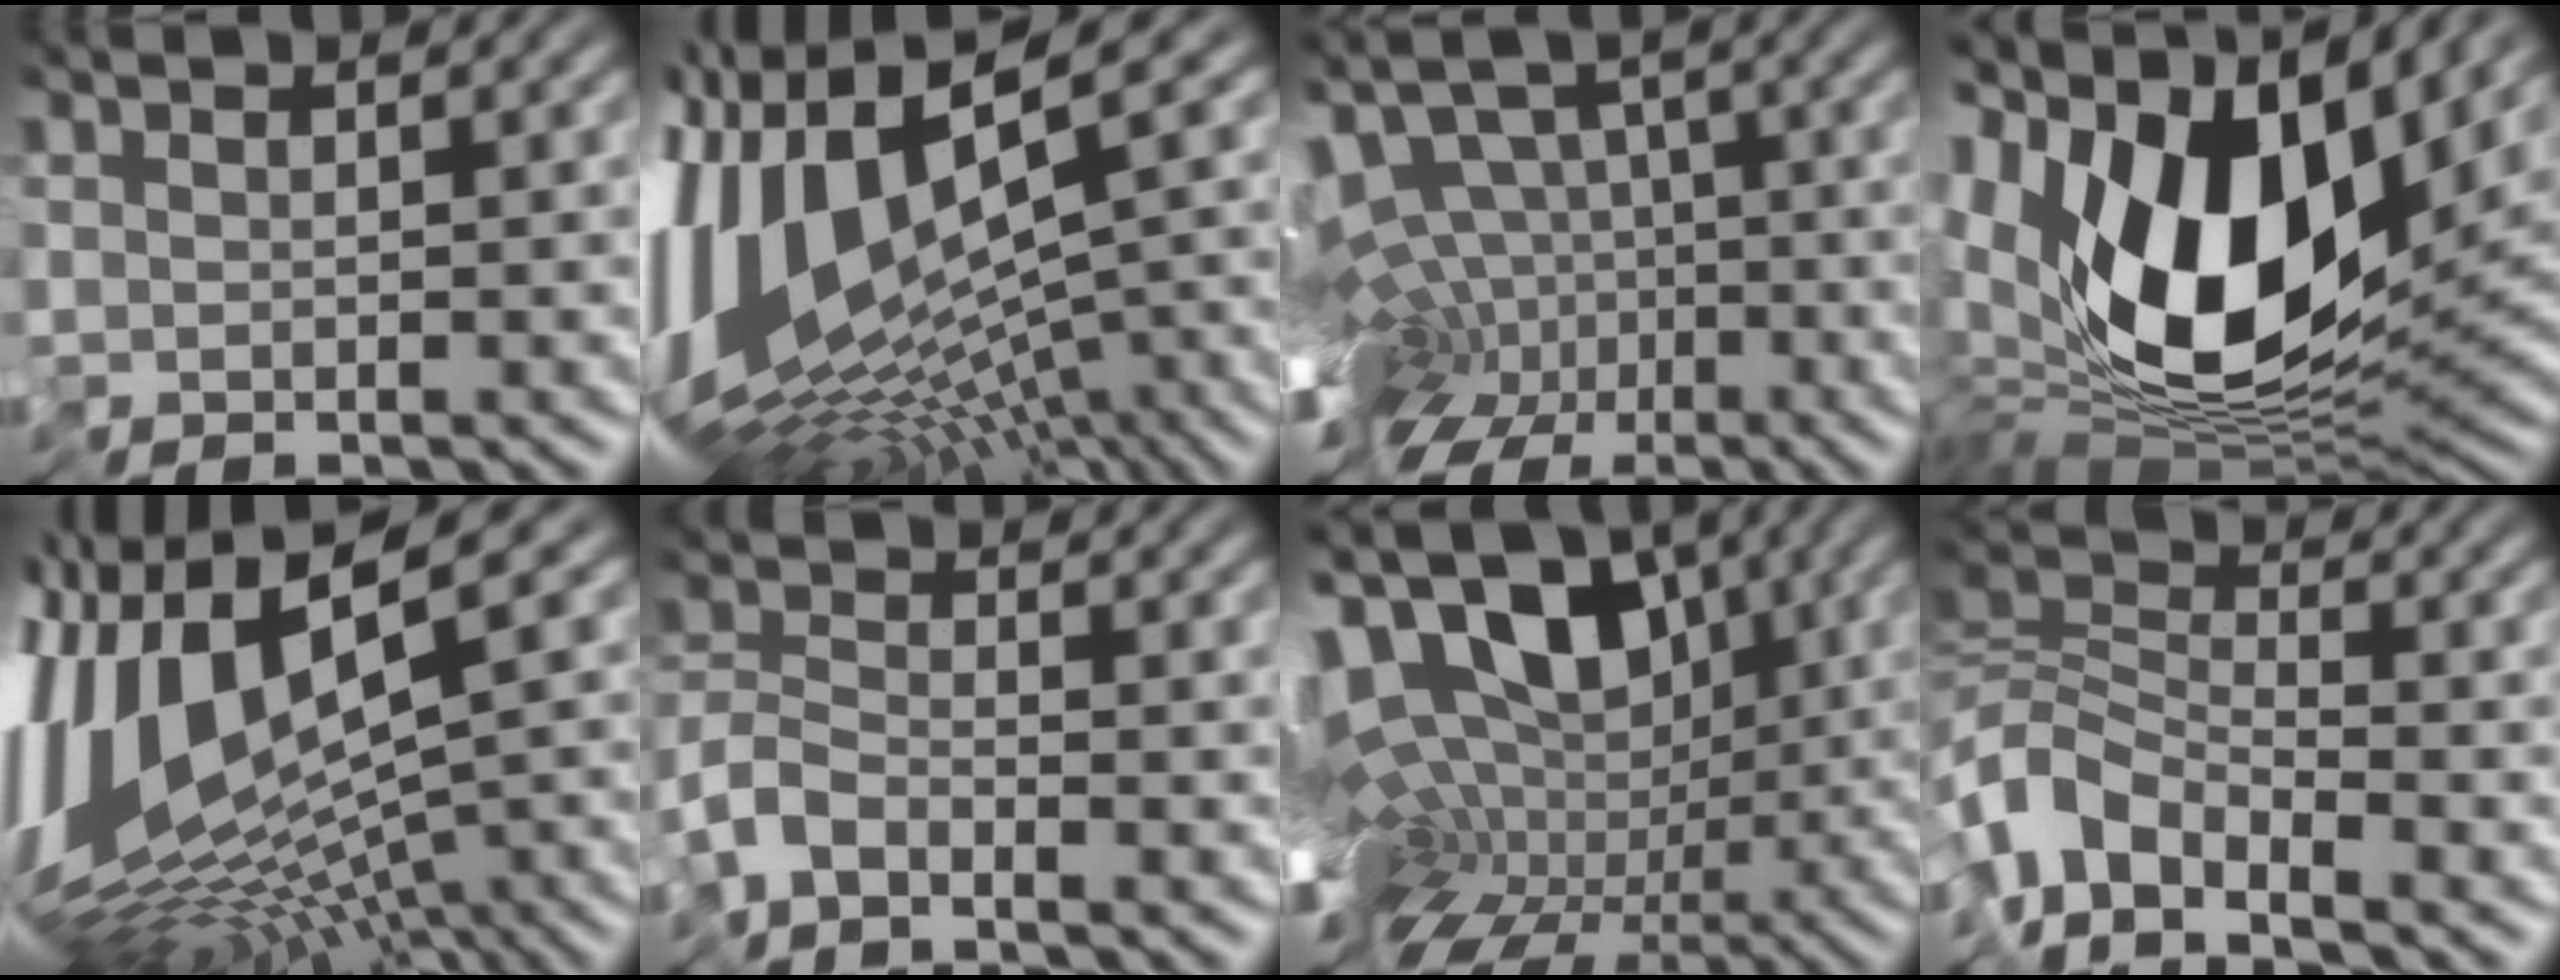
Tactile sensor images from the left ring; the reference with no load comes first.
{"total": 13.1, "force": [-0.5, 6.0, 11.6], "torque": [-0.235, 0.004, 0.010]}
{"total": 10.2, "force": [-2.4, 6.7, 7.3], "torque": [-0.118, -0.012, -0.025]}
{"total": 14.8, "force": [2.7, 8.5, 11.9], "torque": [-0.226, -0.015, 0.046]}
{"total": 12.7, "force": [1.0, 5.3, 11.6], "torque": [-0.240, 0.002, 0.039]}
{"total": 2.9, "force": [-2.7, 0.5, 1.0], "torque": [-0.016, 0.004, -0.068]}
{"total": 16.2, "force": [2.4, 10.8, 11.9], "torque": [-0.174, 0.025, 0.043]}
{"total": 3.7, "force": [-3.0, 0.9, 2.0], "torque": [-0.038, 0.008, -0.077]}